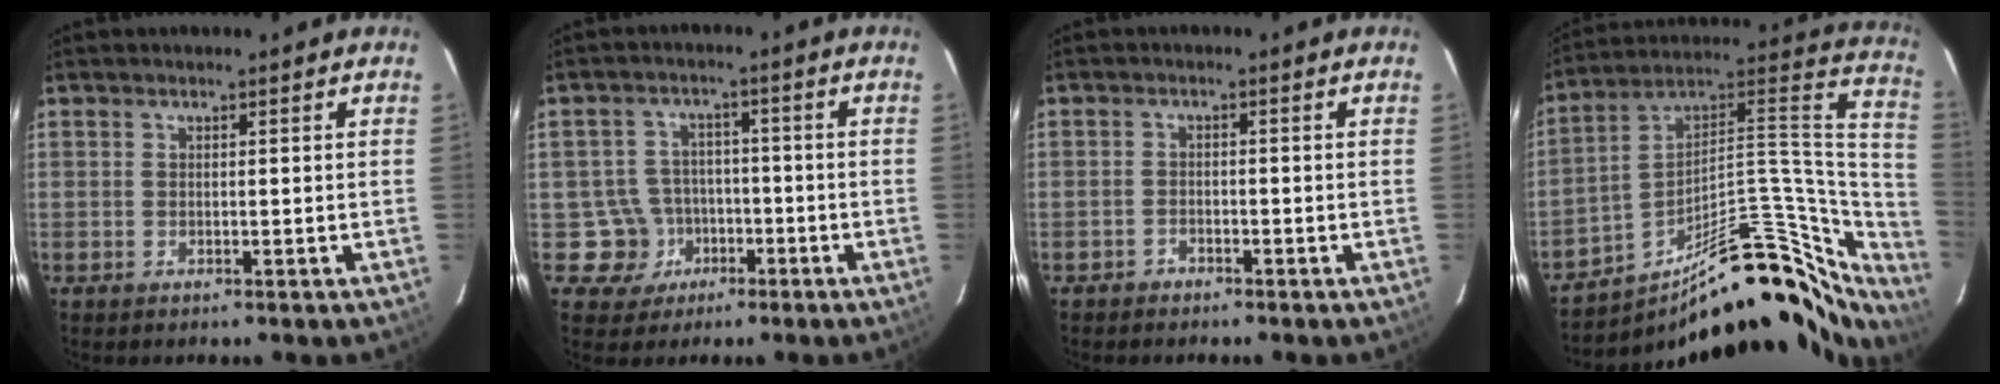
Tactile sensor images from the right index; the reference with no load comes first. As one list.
[{"total": 6.6, "force": [-2.8, 6.0, -0.2], "torque": [-0.011, 0.028, -0.037]}, {"total": 1.7, "force": [-1.5, 0.7, 0.0], "torque": [-0.004, 0.003, -0.027]}, {"total": 30.9, "force": [-21.3, 11.5, 19.2], "torque": [-0.240, 0.048, -0.304]}]